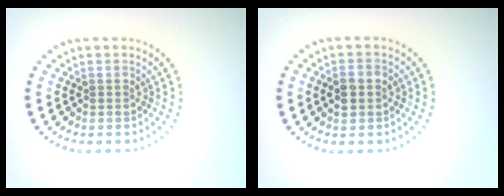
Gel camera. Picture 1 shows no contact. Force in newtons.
{"total": 2.8, "press": 2.8, "slide": 0.1}